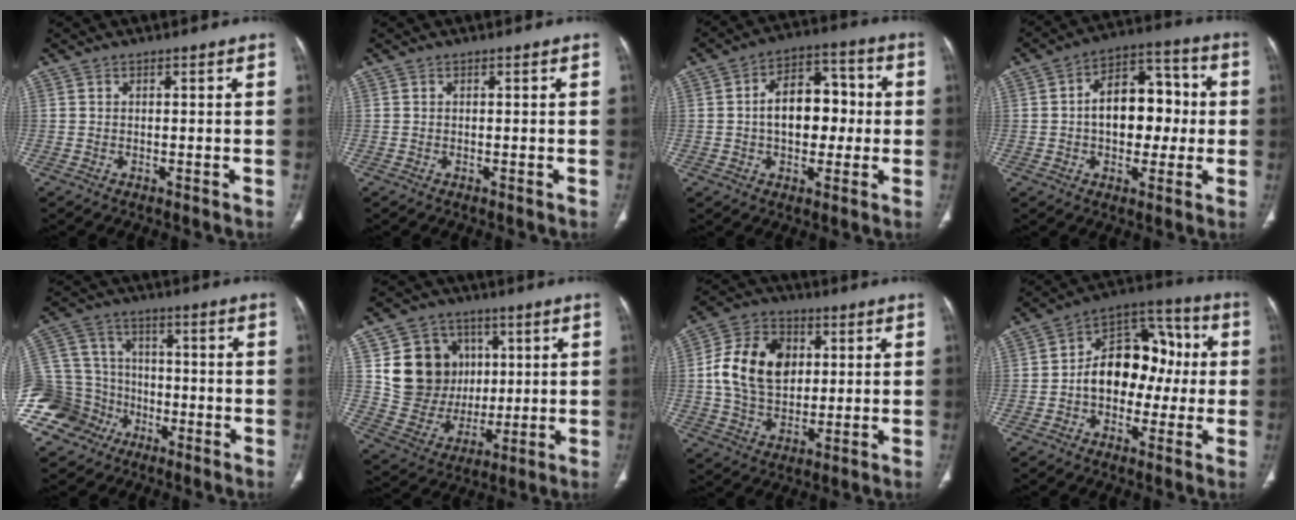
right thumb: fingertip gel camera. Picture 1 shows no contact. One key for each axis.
{"total": 0.0}
{"total": 12.7, "fx": 0.1, "fy": 8.2, "fz": 9.6, "tx": -0.115, "ty": 0.034, "tz": -0.001}
{"total": 14.5, "fx": 0.2, "fy": 9.4, "fz": 11.0, "tx": -0.123, "ty": 0.036, "tz": 0.000}
{"total": 15.2, "fx": -7.3, "fy": 12.6, "fz": 4.4, "tx": -0.087, "ty": 0.058, "tz": -0.127}
{"total": 16.8, "fx": 3.9, "fy": 14.7, "fz": 7.0, "tx": -0.076, "ty": 0.000, "tz": 0.091}
{"total": 15.2, "fx": 2.3, "fy": 11.1, "fz": 10.1, "tx": -0.160, "ty": 0.008, "tz": 0.039}
{"total": 15.6, "fx": -0.6, "fy": 10.8, "fz": 11.2, "tx": -0.127, "ty": 0.050, "tz": -0.019}